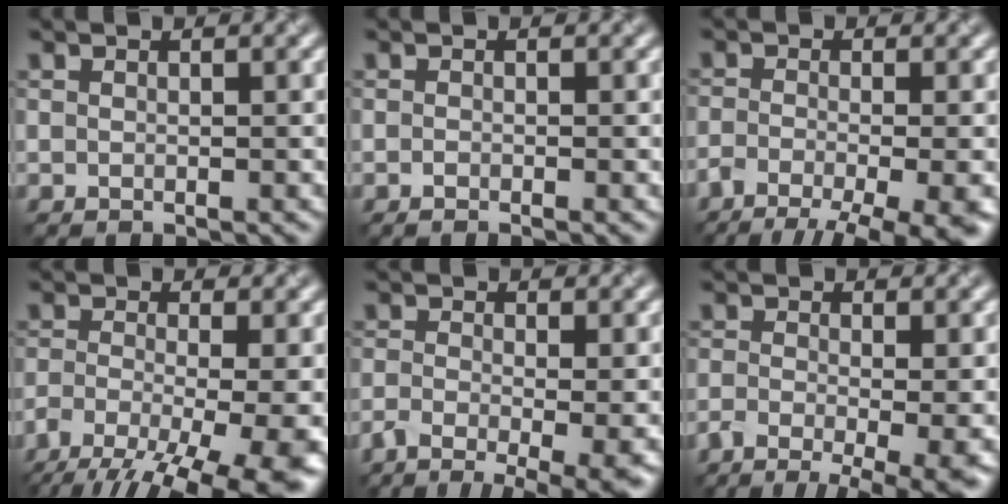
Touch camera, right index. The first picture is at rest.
{"total": 0.7, "force": [-0.4, 0.2, 0.6], "torque": [-0.011, 0.000, -0.010]}
{"total": 11.7, "force": [-8.3, 3.9, 7.3], "torque": [-0.121, -0.032, -0.105]}
{"total": 12.8, "force": [-7.7, 5.0, 8.8], "torque": [-0.156, -0.030, -0.099]}
{"total": 7.2, "force": [-4.3, 2.2, 5.4], "torque": [-0.098, -0.021, -0.080]}
{"total": 8.2, "force": [-4.7, 2.8, 6.2], "torque": [-0.108, -0.024, -0.073]}